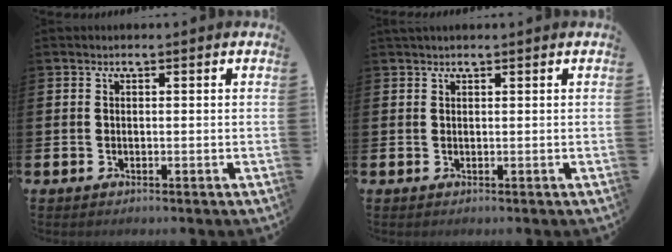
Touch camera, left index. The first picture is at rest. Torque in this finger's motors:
{"motor_torque": [0.12, -1.27, 0.89, 0.11]}